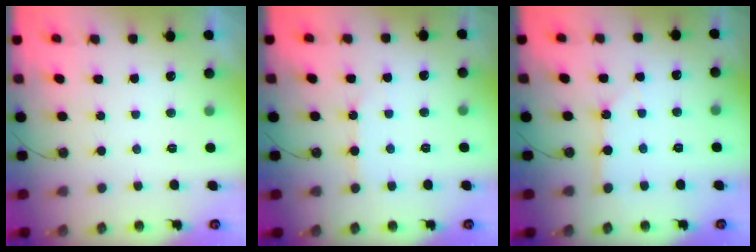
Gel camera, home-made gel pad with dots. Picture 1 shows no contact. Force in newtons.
{"total": 5.4, "press": 5.4, "slide": 0.3}
{"total": 2.5, "press": 2.5, "slide": 0.3}